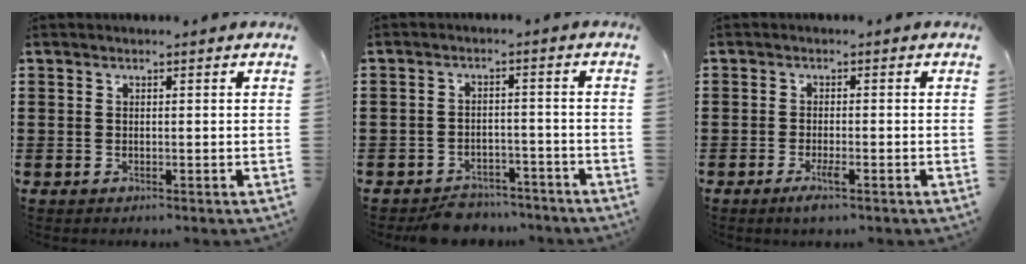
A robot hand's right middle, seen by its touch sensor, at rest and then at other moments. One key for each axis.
{"total": 3.8, "fx": -3.6, "fy": 1.0, "fz": 0.3, "tx": -0.009, "ty": 0.007, "tz": -0.075}
{"total": 2.5, "fx": -1.3, "fy": 0.3, "fz": 2.1, "tx": -0.050, "ty": -0.006, "tz": -0.027}